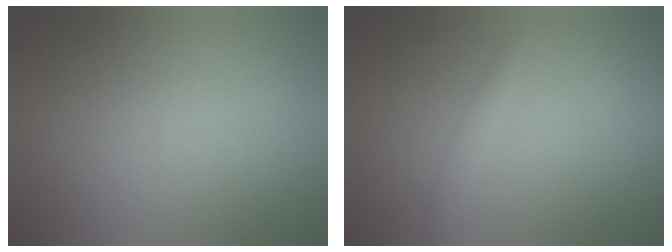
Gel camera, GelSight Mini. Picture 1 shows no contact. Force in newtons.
{"total": 1.1, "press": 1.1, "slide": 0.1}